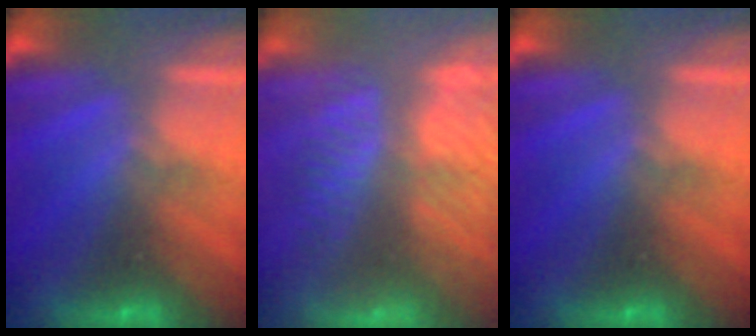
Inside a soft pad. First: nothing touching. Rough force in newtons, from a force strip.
{"total": 3.6}
{"total": 0.0}